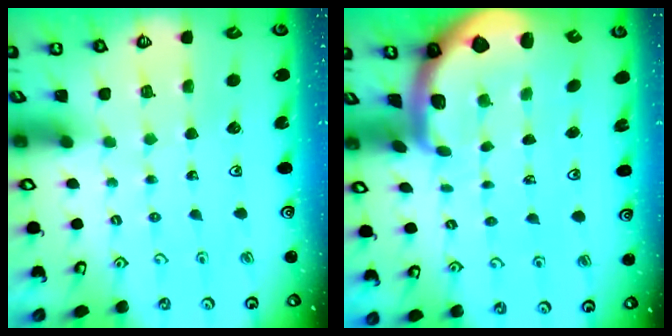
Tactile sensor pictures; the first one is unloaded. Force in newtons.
{"total": 2.4, "press": 2.3, "slide": 0.5}